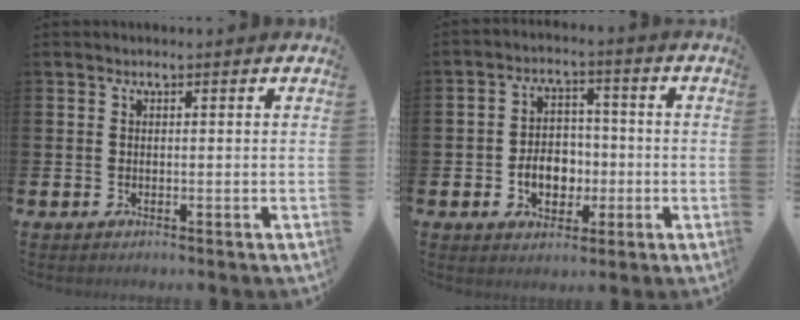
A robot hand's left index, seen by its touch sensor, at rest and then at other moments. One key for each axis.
{"total": 5.6, "fx": -1.5, "fy": 4.2, "fz": 3.4, "tx": -0.046, "ty": 0.005, "tz": -0.034}